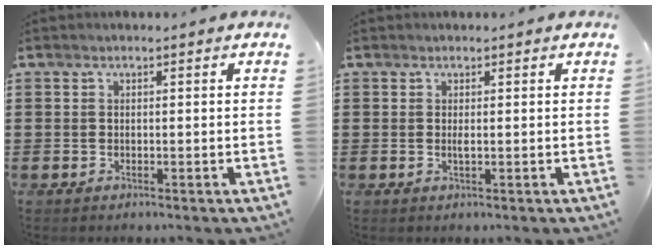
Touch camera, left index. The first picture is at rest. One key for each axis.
{"total": 0.9, "fx": 0.1, "fy": 0.1, "fz": 0.9, "tx": -0.019, "ty": -0.004, "tz": 0.003}